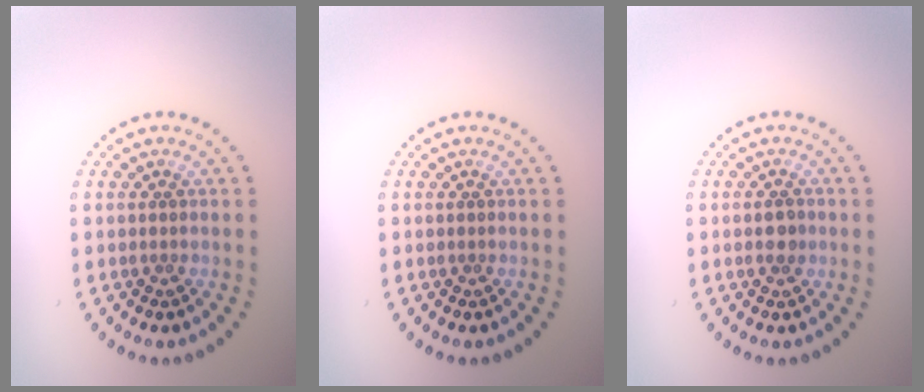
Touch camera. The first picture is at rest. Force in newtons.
{"total": 0.0}
{"total": 1.3, "press": 1.3, "slide": 0.1}